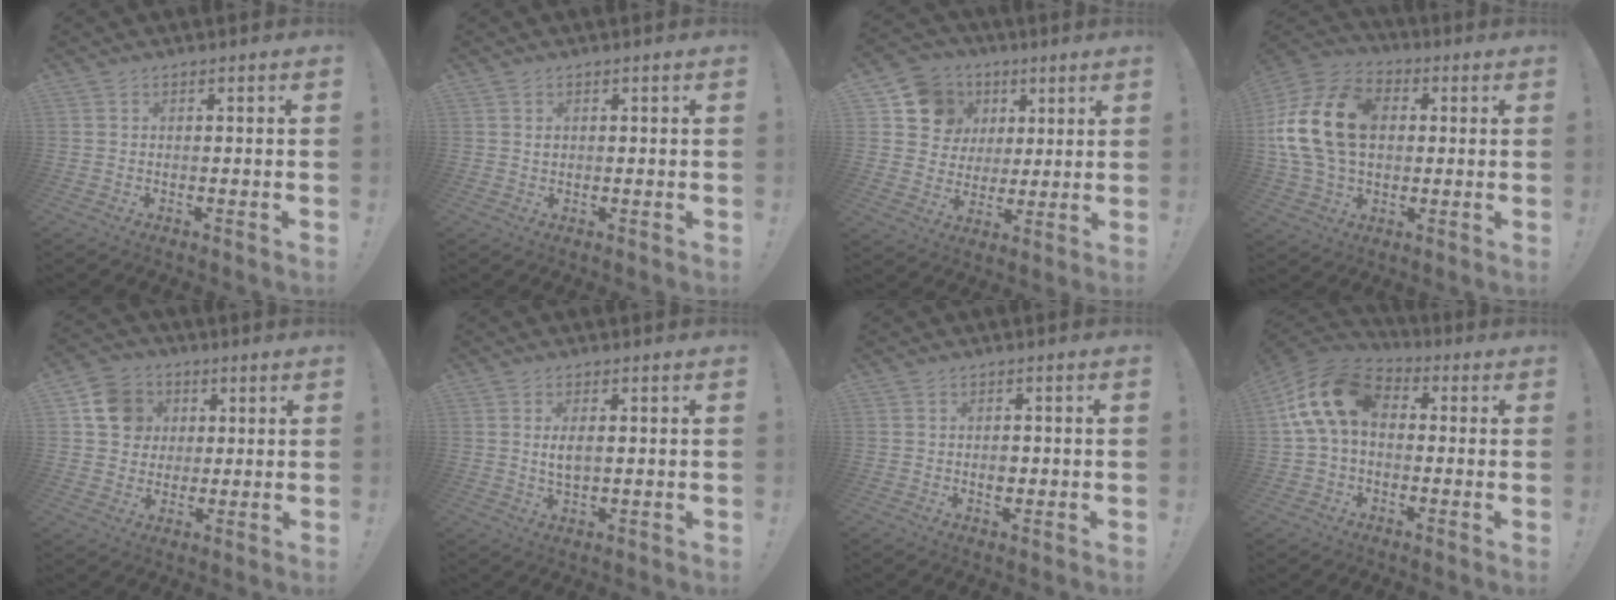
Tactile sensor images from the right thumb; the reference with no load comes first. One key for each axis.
{"total": 1.0, "fx": 0.5, "fy": 0.8, "fz": 0.2, "tx": 0.004, "ty": 0.000, "tz": 0.007}
{"total": 12.5, "fx": 5.2, "fy": 10.9, "fz": 3.1, "tx": -0.042, "ty": -0.024, "tz": 0.117}
{"total": 21.3, "fx": 3.0, "fy": 15.3, "fz": 14.5, "tx": -0.267, "ty": 0.013, "tz": 0.064}
{"total": 11.9, "fx": 3.5, "fy": 10.6, "fz": 3.9, "tx": -0.044, "ty": -0.007, "tz": 0.073}
{"total": 4.1, "fx": 0.7, "fy": 1.7, "fz": 3.6, "tx": -0.061, "ty": -0.006, "tz": 0.007}
{"total": 2.6, "fx": -0.3, "fy": 2.1, "fz": 1.5, "tx": -0.003, "ty": -0.005, "tz": -0.010}
{"total": 16.5, "fx": 2.9, "fy": 10.8, "fz": 12.1, "tx": -0.219, "ty": 0.014, "tz": 0.056}